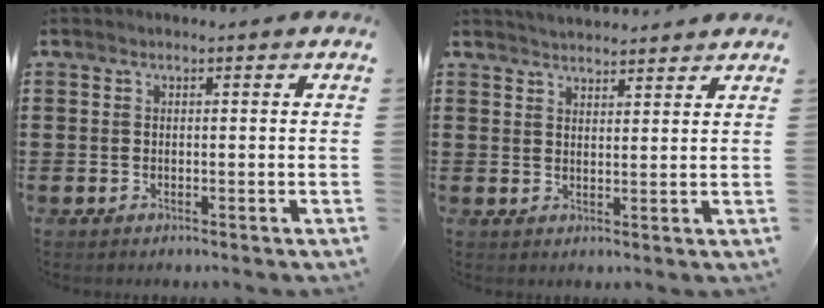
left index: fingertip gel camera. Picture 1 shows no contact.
{"total": 2.6, "force": [2.6, 0.1, -0.2], "torque": [-0.003, -0.005, 0.051]}